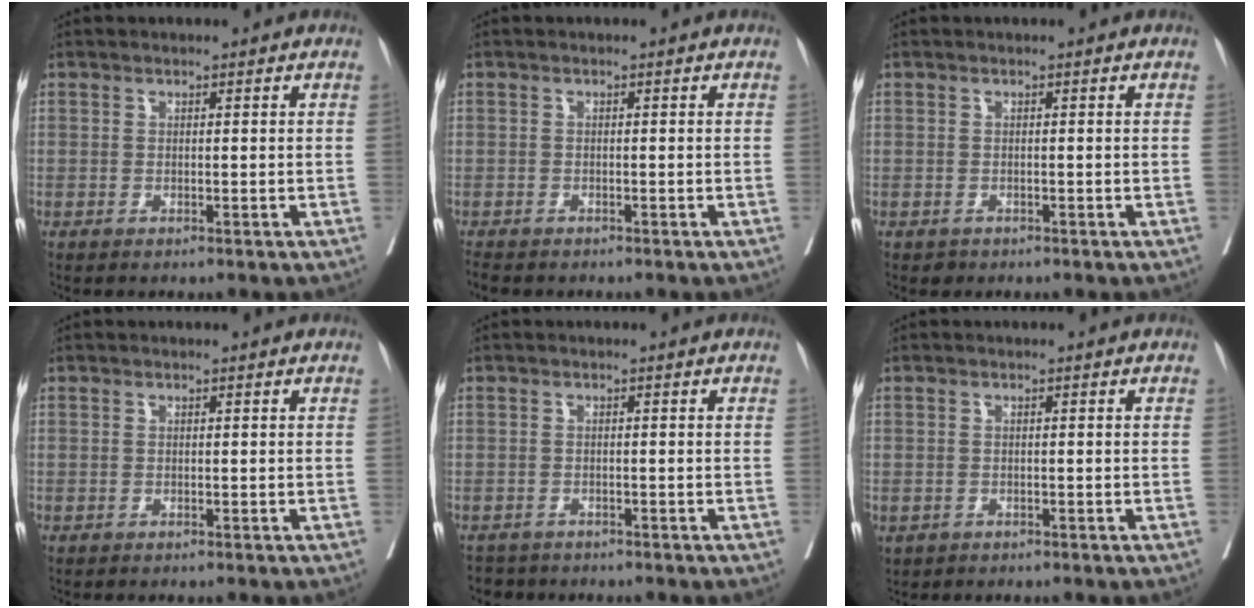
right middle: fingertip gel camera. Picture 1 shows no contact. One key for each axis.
{"total": 2.8, "fx": -2.4, "fy": 0.9, "fz": 1.1, "tx": -0.022, "ty": -0.008, "tz": -0.035}
{"total": 0.7, "fx": -0.5, "fy": 0.6, "fz": 0.0, "tx": -0.003, "ty": 0.002, "tz": -0.006}
{"total": 0.0}
{"total": 2.5, "fx": -2.1, "fy": 1.1, "fz": -0.4, "tx": 0.000, "ty": -0.001, "tz": -0.037}
{"total": 1.4, "fx": -0.6, "fy": 1.1, "fz": 0.6, "tx": -0.015, "ty": 0.000, "tz": -0.002}